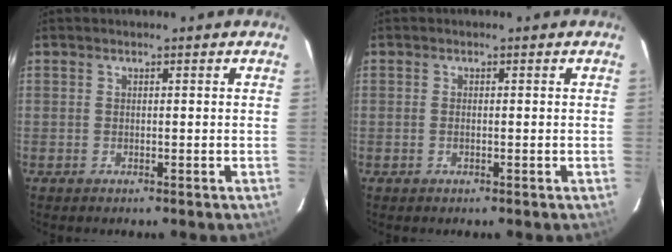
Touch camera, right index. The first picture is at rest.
{"total": 0.6, "force": [-0.3, 0.3, 0.5], "torque": [-0.011, 0.001, -0.005]}